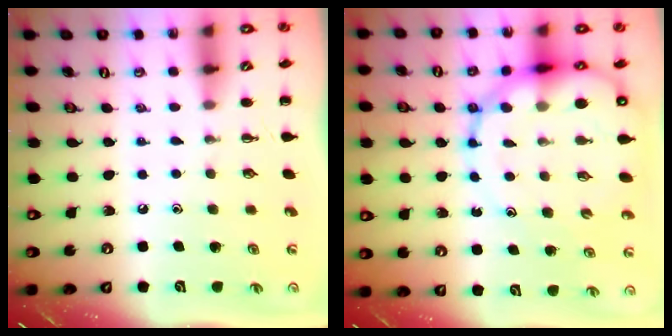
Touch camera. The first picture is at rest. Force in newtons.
{"total": 18.1, "press": 17.5, "slide": 4.5}